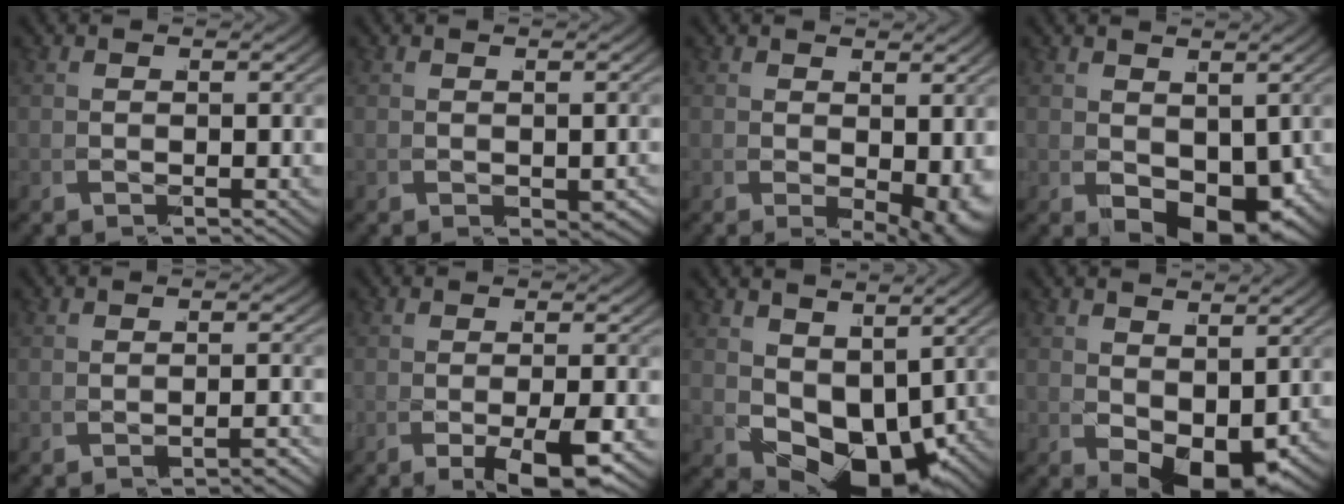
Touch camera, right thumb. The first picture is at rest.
{"total": 1.3, "force": [-0.5, 0.7, 0.9], "torque": [-0.016, -0.012, 0.002]}
{"total": 3.0, "force": [-0.2, 1.1, 2.8], "torque": [-0.041, -0.014, 0.009]}
{"total": 5.9, "force": [-1.1, 3.6, 4.5], "torque": [-0.089, -0.028, -0.003]}
{"total": 1.5, "force": [-1.3, -0.7, 0.0], "torque": [-0.015, -0.005, -0.019]}
{"total": 3.5, "force": [-1.7, -0.1, 3.1], "torque": [-0.055, -0.003, -0.024]}
{"total": 7.1, "force": [-0.7, 4.8, 5.1], "torque": [-0.101, -0.024, 0.000]}
{"total": 4.6, "force": [-0.6, 2.5, 3.9], "torque": [-0.068, -0.018, 0.001]}